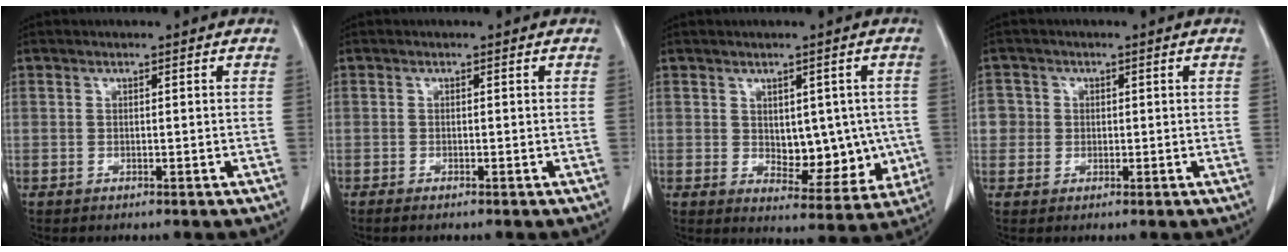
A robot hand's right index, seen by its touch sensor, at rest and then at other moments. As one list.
[{"total": 0.8, "force": [-0.7, 0.0, 0.5], "torque": [-0.012, -0.002, -0.011]}, {"total": 9.1, "force": [-0.1, 5.4, 7.3], "torque": [-0.075, 0.004, 0.017]}, {"total": 3.2, "force": [0.2, 3.2, 0.0], "torque": [0.017, 0.009, 0.002]}]